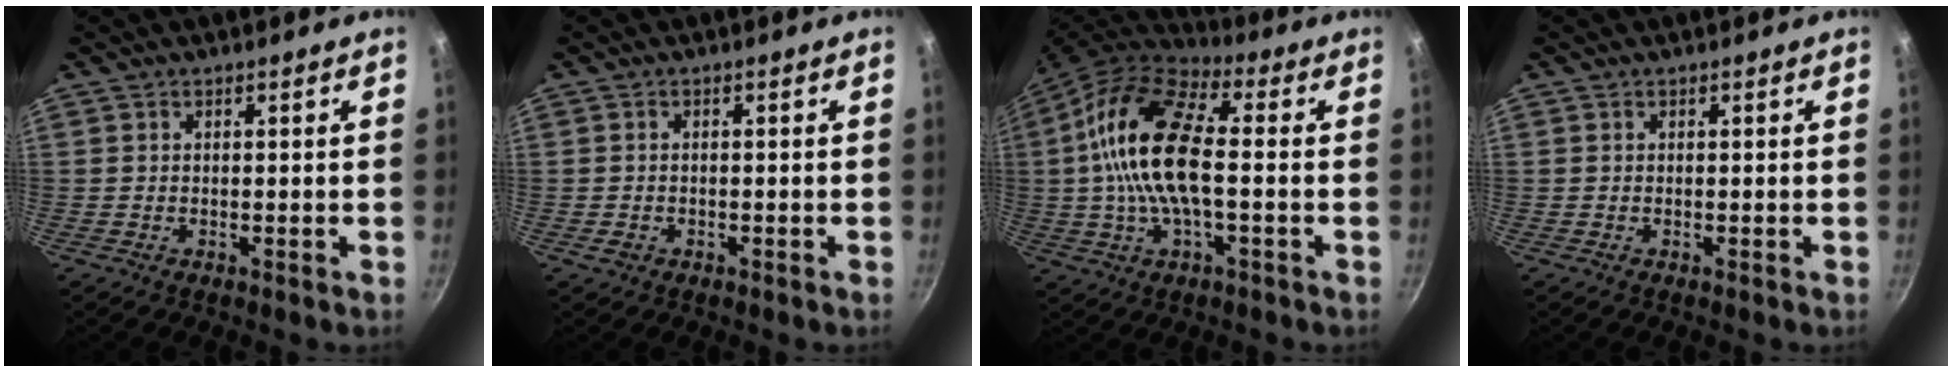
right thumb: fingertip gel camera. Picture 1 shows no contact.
{"total": 1.4, "force": [-0.6, 1.1, 0.6], "torque": [-0.011, 0.002, -0.009]}
{"total": 17.9, "force": [0.3, 8.1, 16.0], "torque": [-0.299, 0.031, -0.010]}
{"total": 0.0}